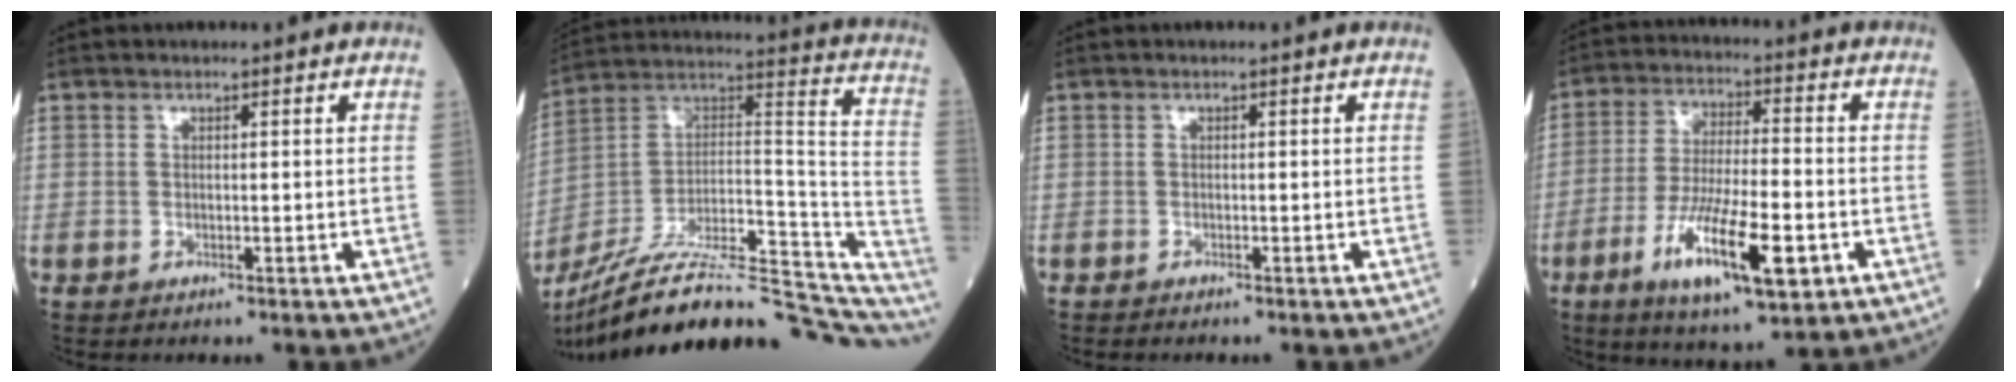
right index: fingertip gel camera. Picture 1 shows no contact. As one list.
[{"total": 30.2, "force": [-24.0, 7.1, 16.8], "torque": [-0.228, 0.020, -0.361]}, {"total": 0.8, "force": [-0.8, 0.1, 0.2], "torque": [-0.004, -0.001, -0.014]}, {"total": 13.8, "force": [-5.4, 2.8, 12.4], "torque": [-0.230, -0.020, -0.088]}]